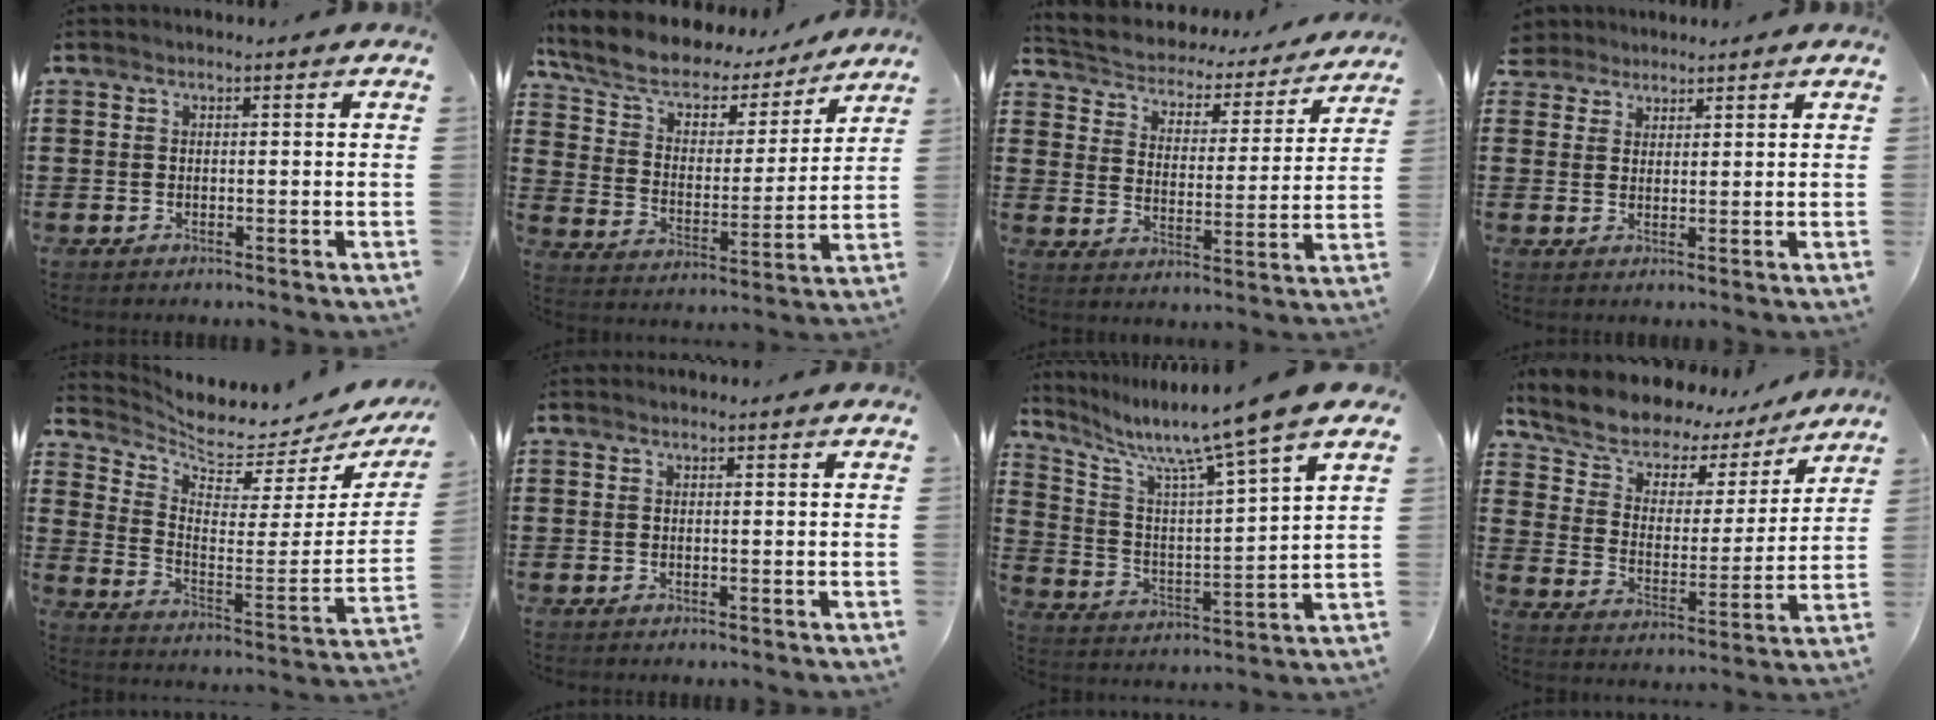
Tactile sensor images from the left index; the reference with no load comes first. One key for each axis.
{"total": 7.2, "fx": 5.5, "fy": 3.6, "fz": 3.0, "tx": -0.086, "ty": -0.030, "tz": 0.095}
{"total": 3.0, "fx": 2.9, "fy": 0.9, "fz": 0.1, "tx": -0.025, "ty": -0.027, "tz": 0.039}
{"total": 2.8, "fx": 2.3, "fy": 1.6, "fz": -0.1, "tx": -0.010, "ty": 0.011, "tz": 0.044}
{"total": 4.4, "fx": 4.3, "fy": 0.2, "fz": 1.1, "tx": -0.049, "ty": -0.053, "tz": 0.067}
{"total": 0.0}
{"total": 9.6, "fx": 7.8, "fy": -1.1, "fz": 5.4, "tx": -0.129, "ty": -0.060, "tz": 0.120}
{"total": 6.8, "fx": 6.1, "fy": 3.0, "fz": 1.1, "tx": -0.061, "ty": -0.041, "tz": 0.104}